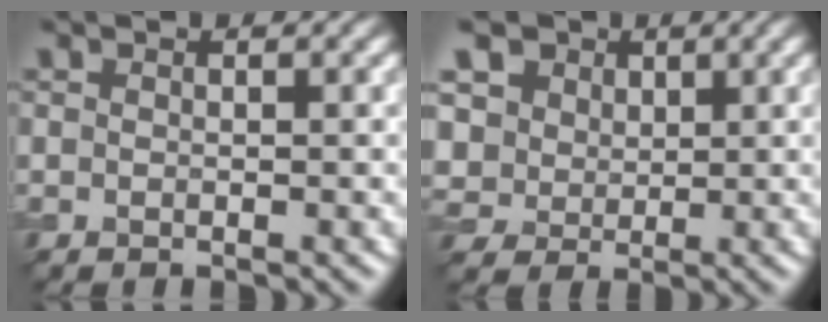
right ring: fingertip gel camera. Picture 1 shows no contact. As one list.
[{"total": 9.4, "force": [4.8, 7.2, 3.9], "torque": [-0.098, 0.015, 0.064]}]